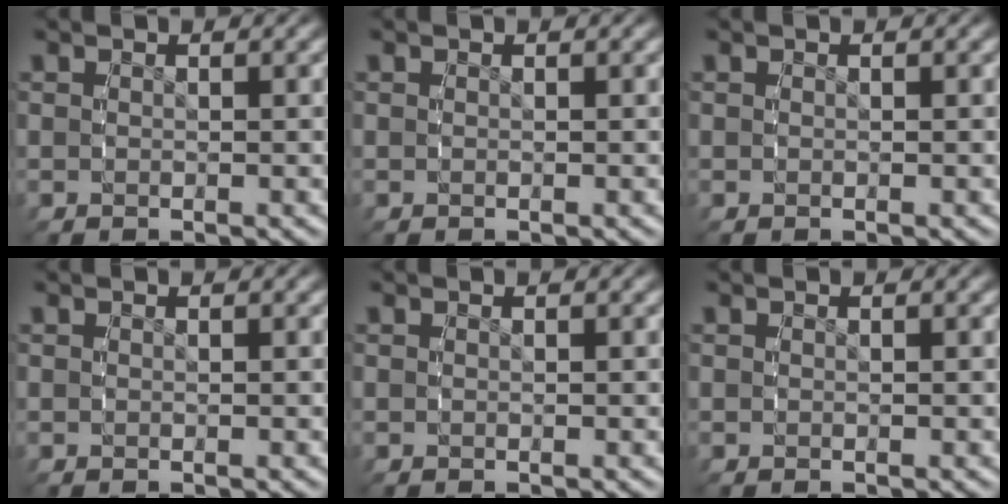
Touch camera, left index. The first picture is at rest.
{"total": 0.0}
{"total": 0.0}
{"total": 0.0}
{"total": 0.0}
{"total": 0.0}